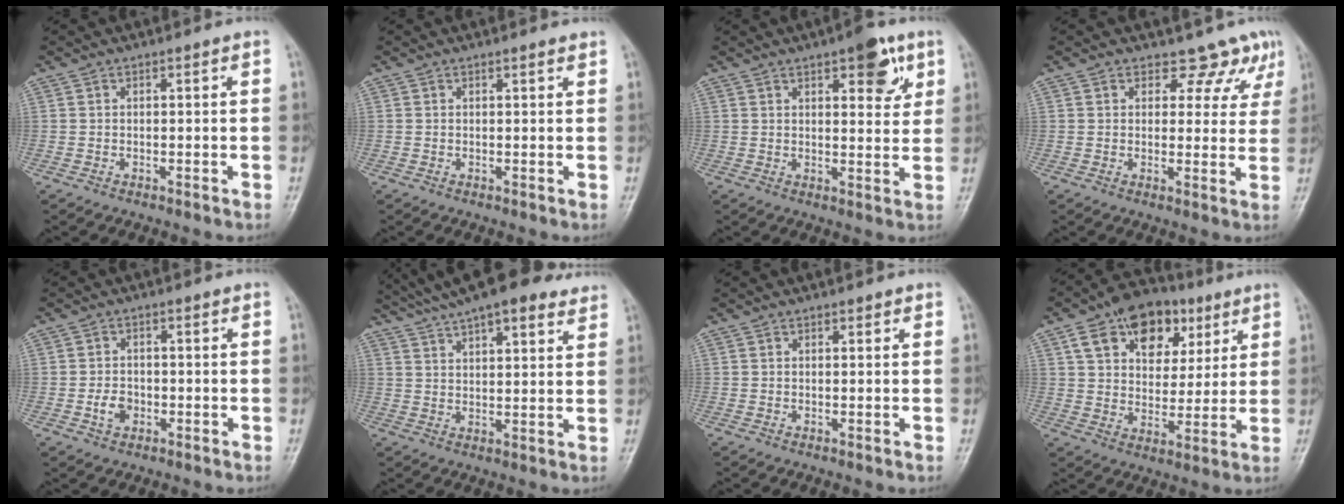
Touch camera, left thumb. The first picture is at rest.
{"total": 0.9, "force": [0.8, 0.1, 0.4], "torque": [-0.005, -0.002, 0.010]}
{"total": 8.5, "force": [4.3, 3.3, 6.5], "torque": [-0.061, -0.018, 0.053]}
{"total": 6.8, "force": [5.3, 4.1, 1.2], "torque": [0.026, -0.029, 0.056]}
{"total": 3.4, "force": [-1.1, 2.6, 1.9], "torque": [-0.025, 0.008, -0.020]}
{"total": 18.4, "force": [14.3, 5.4, 10.2], "torque": [-0.149, -0.010, 0.206]}
{"total": 0.7, "force": [0.5, 0.4, 0.3], "torque": [0.000, -0.002, 0.005]}
{"total": 16.3, "force": [7.9, 10.7, 9.5], "torque": [-0.111, -0.012, 0.130]}